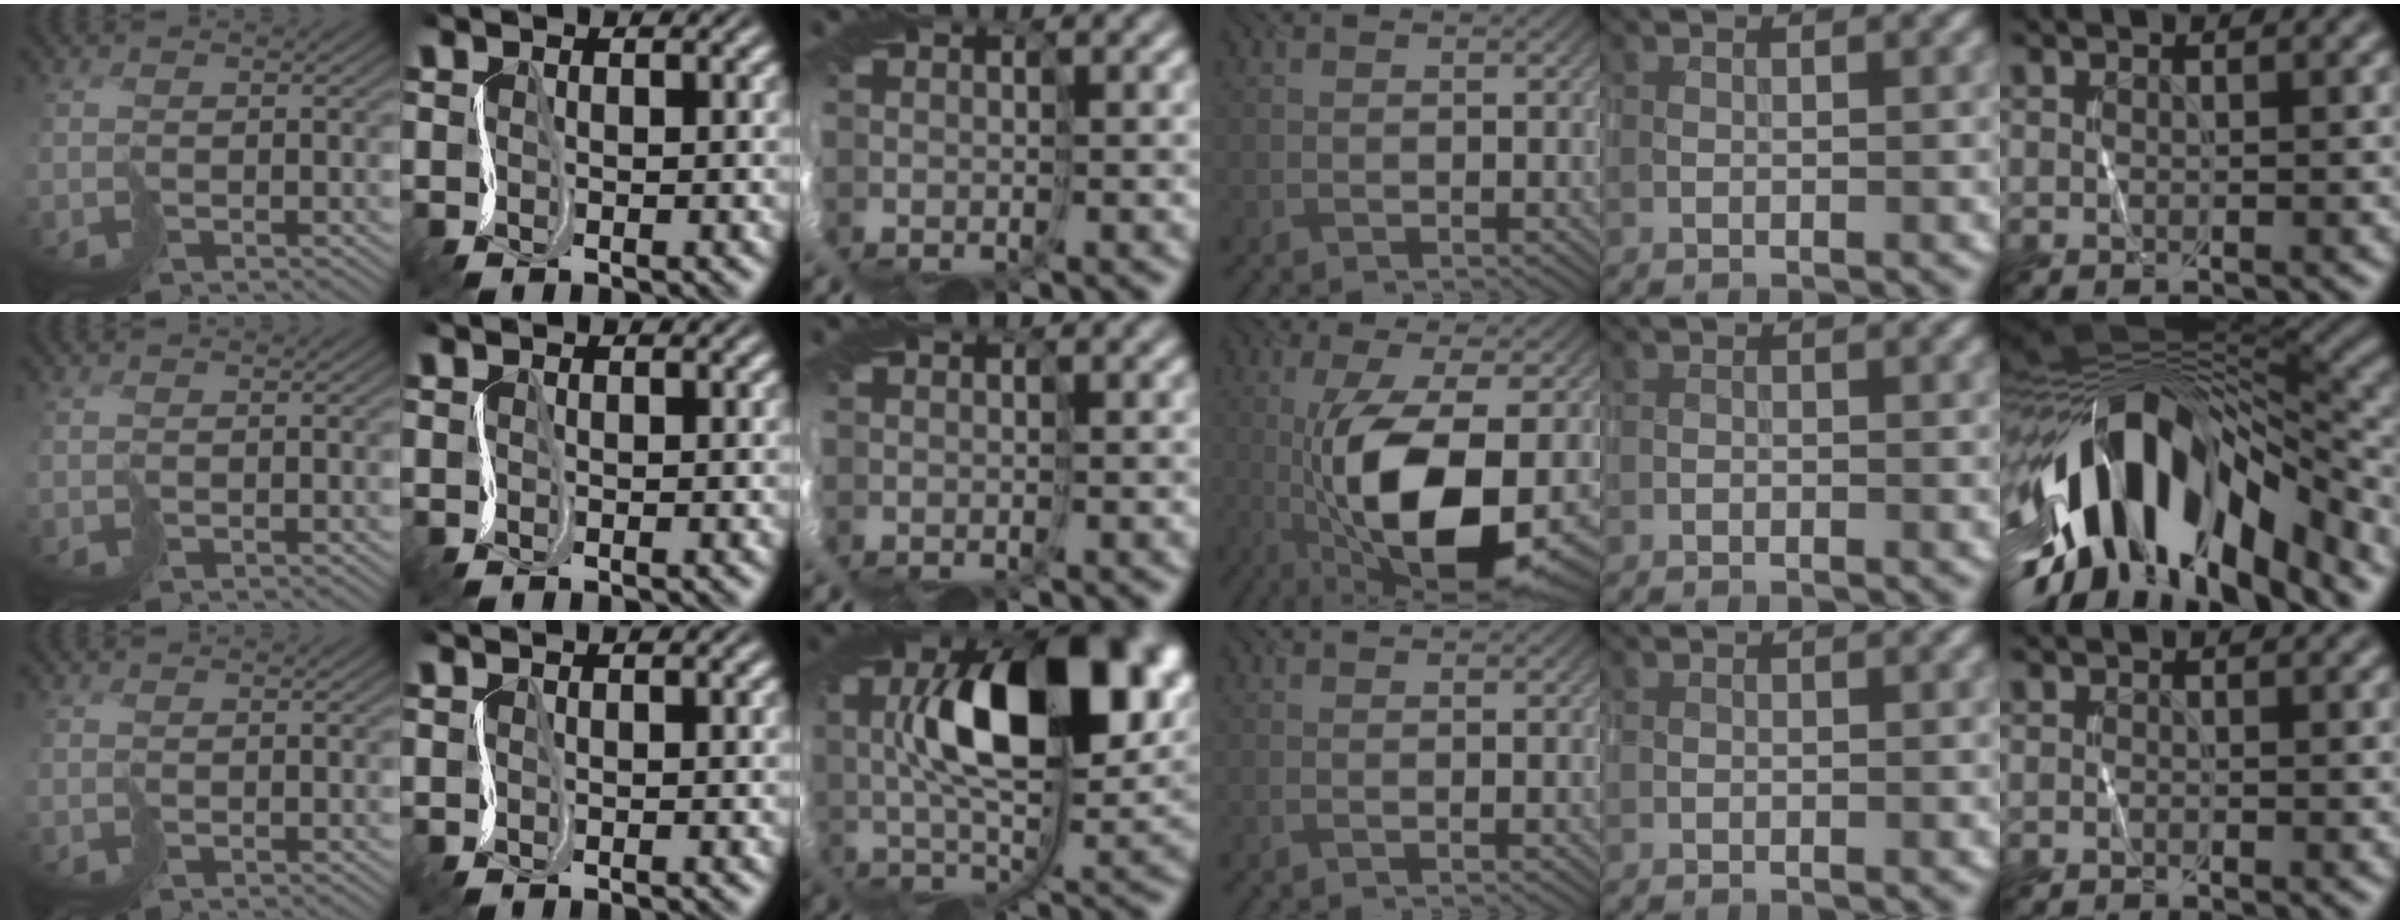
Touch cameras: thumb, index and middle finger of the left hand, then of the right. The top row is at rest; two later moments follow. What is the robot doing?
{"motion": "cut", "object": "wrapping paper"}